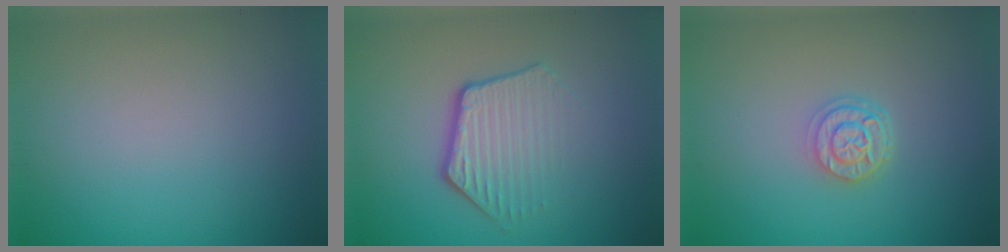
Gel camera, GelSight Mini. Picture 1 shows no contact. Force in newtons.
{"total": 4.0, "press": 3.0, "slide": 2.7}
{"total": 2.5, "press": 2.0, "slide": 1.5}